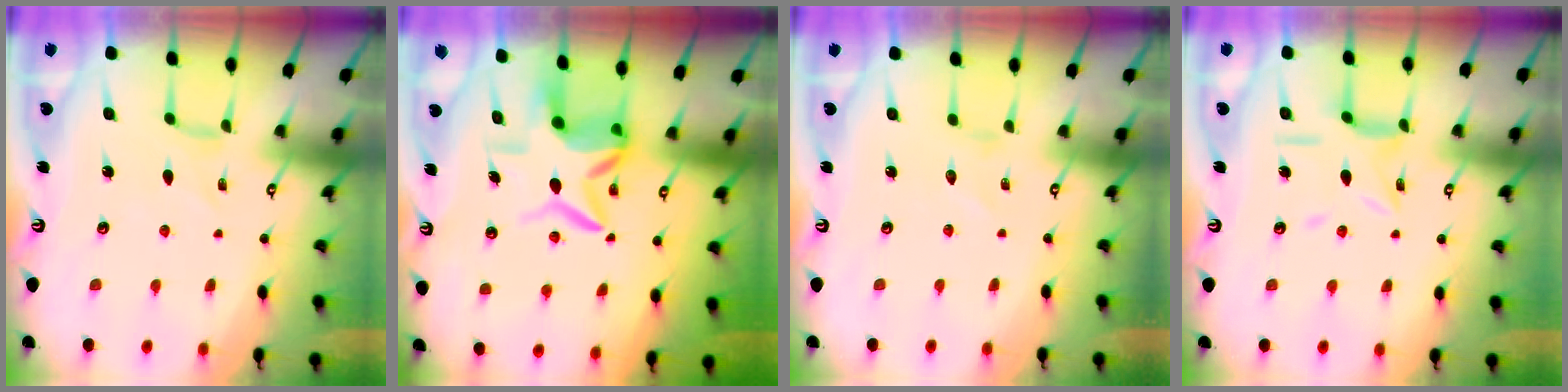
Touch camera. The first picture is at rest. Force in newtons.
{"total": 10.3, "press": 10.2, "slide": 1.6}
{"total": 0.0}
{"total": 9.2, "press": 9.2, "slide": 0.8}